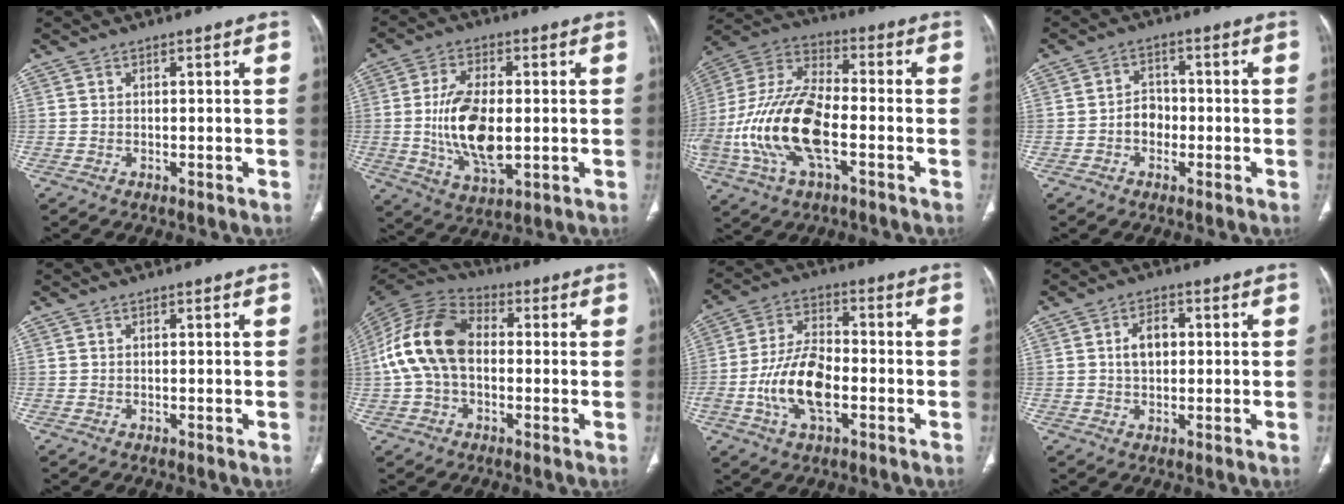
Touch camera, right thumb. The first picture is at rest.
{"total": 13.8, "force": [-0.7, 6.9, 12.0], "torque": [-0.227, -0.010, -0.006]}
{"total": 21.8, "force": [-5.4, 10.3, 18.5], "torque": [-0.406, 0.021, -0.098]}
{"total": 3.8, "force": [-1.0, 3.1, 1.8], "torque": [-0.008, 0.014, -0.024]}
{"total": 0.0}
{"total": 14.7, "force": [0.1, 9.8, 11.0], "torque": [-0.216, 0.036, -0.010]}
{"total": 12.8, "force": [-3.6, 6.5, 10.4], "torque": [-0.200, 0.023, -0.068]}
{"total": 5.0, "force": [0.6, 3.3, 3.7], "torque": [-0.056, 0.009, 0.008]}